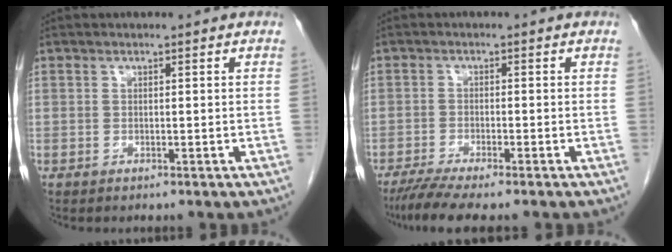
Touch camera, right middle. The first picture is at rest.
{"total": 6.0, "force": [-4.8, -0.1, 3.5], "torque": [-0.059, -0.017, -0.081]}